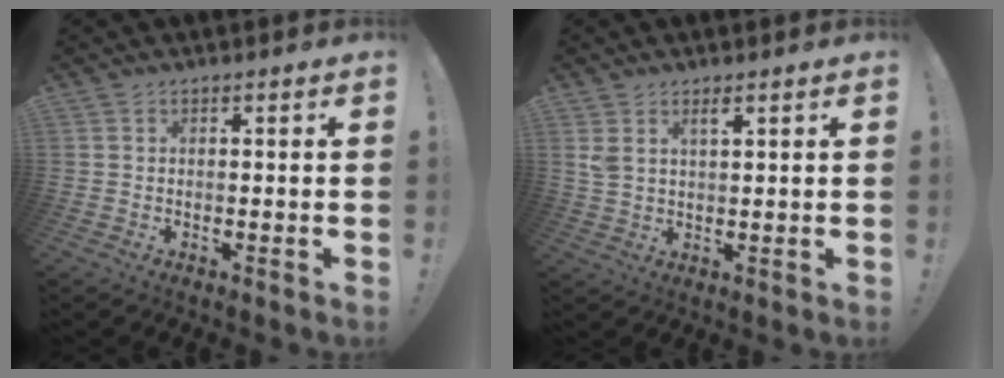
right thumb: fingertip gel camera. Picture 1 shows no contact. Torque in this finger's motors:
{"motor_torque": [0.01, 0.01, 0.07, 0.07, 0.00]}